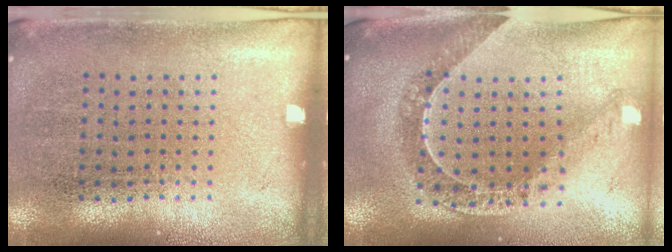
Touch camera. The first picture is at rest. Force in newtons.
{"total": 1.0, "press": 1.0, "slide": 0.2}